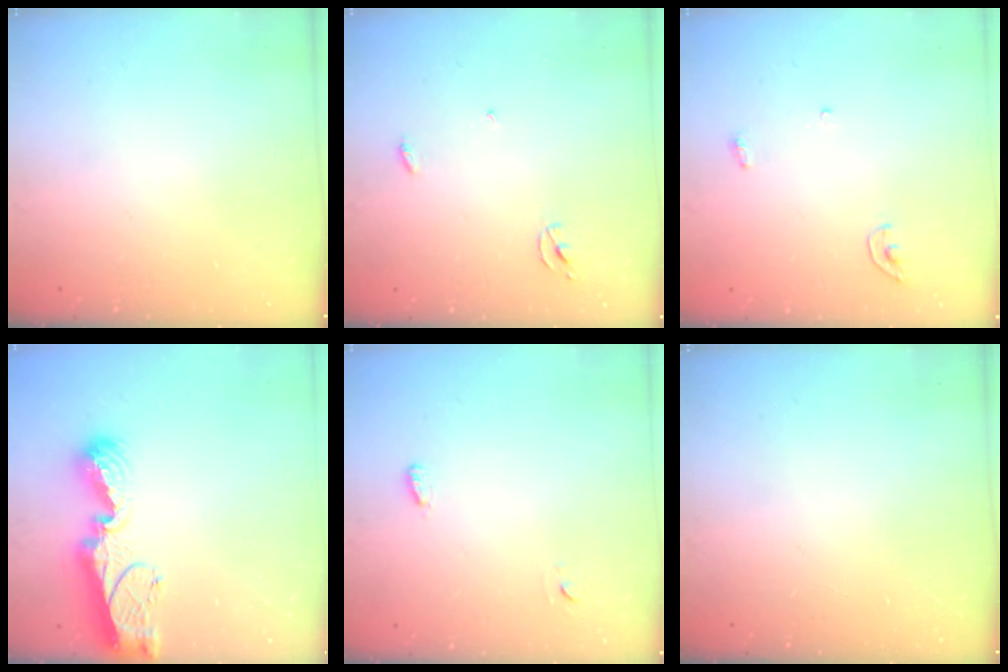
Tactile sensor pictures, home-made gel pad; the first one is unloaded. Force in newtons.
{"total": 2.5, "press": 2.5, "slide": 0.1}
{"total": 3.4, "press": 3.3, "slide": 0.3}
{"total": 11.3, "press": 11.2, "slide": 1.0}
{"total": 2.8, "press": 2.7, "slide": 0.6}
{"total": 0.0}